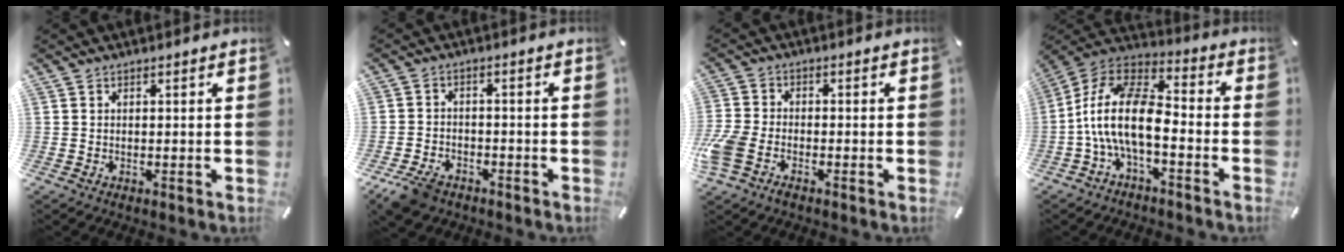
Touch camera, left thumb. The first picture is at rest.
{"total": 6.0, "force": [-3.9, 3.7, 2.7], "torque": [-0.063, 0.015, -0.075]}
{"total": 5.8, "force": [-3.0, 3.6, 3.5], "torque": [-0.087, 0.008, -0.058]}
{"total": 15.4, "force": [-4.7, 7.5, 12.6], "torque": [-0.266, 0.017, -0.085]}